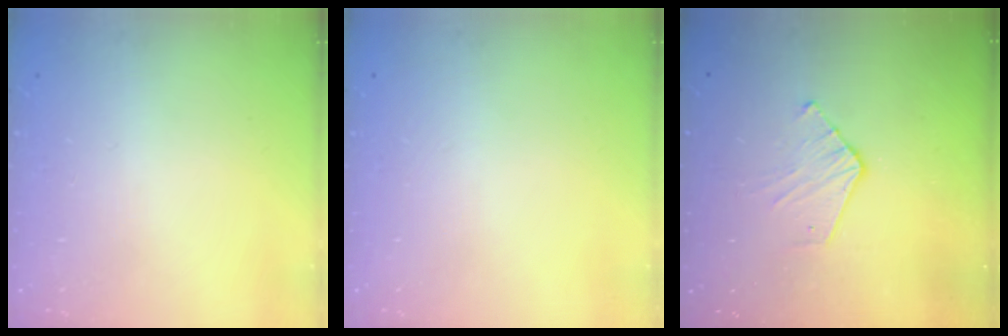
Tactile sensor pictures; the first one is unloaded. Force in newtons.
{"total": 0.0}
{"total": 4.6, "press": 4.6, "slide": 0.4}